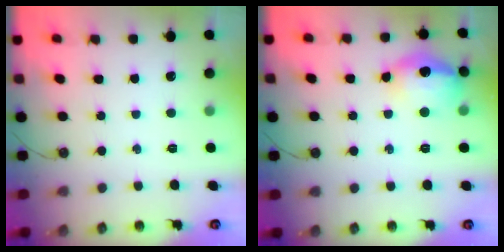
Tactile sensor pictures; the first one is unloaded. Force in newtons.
{"total": 14.4, "press": 14.4, "slide": 1.1}